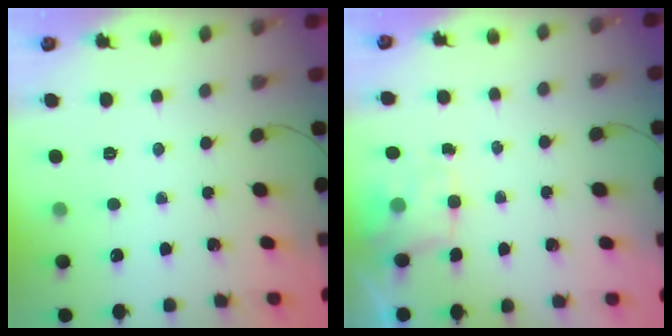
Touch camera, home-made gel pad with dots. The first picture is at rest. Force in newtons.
{"total": 1.8, "press": 1.5, "slide": 1.0}